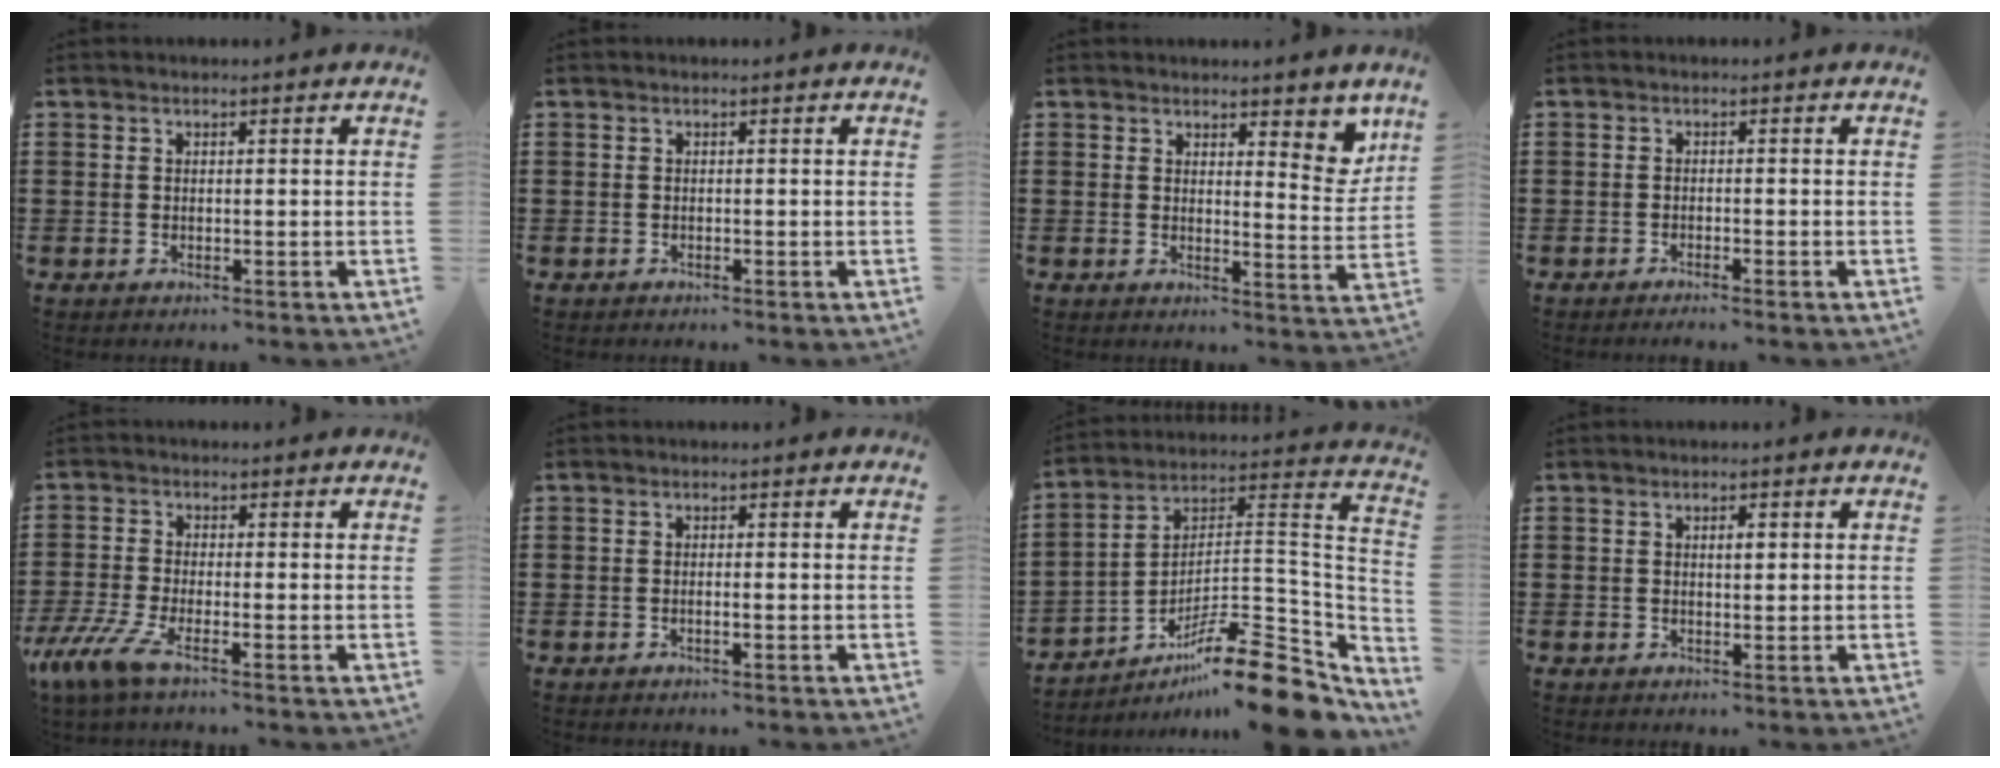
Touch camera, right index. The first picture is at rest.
{"total": 0.0}
{"total": 4.5, "force": [3.9, 1.4, 1.8], "torque": [-0.024, -0.017, 0.067]}
{"total": 0.9, "force": [-0.9, -0.1, 0.3], "torque": [-0.007, 0.000, -0.017]}
{"total": 5.4, "force": [-3.3, 0.5, 4.2], "torque": [-0.114, -0.026, -0.069]}
{"total": 0.6, "force": [-0.3, -0.1, 0.6], "torque": [-0.009, -0.004, -0.004]}
{"total": 15.3, "force": [-10.9, 2.7, 10.4], "torque": [-0.148, 0.034, -0.196]}
{"total": 1.5, "force": [0.4, 0.4, 1.4], "torque": [-0.027, 0.004, 0.004]}